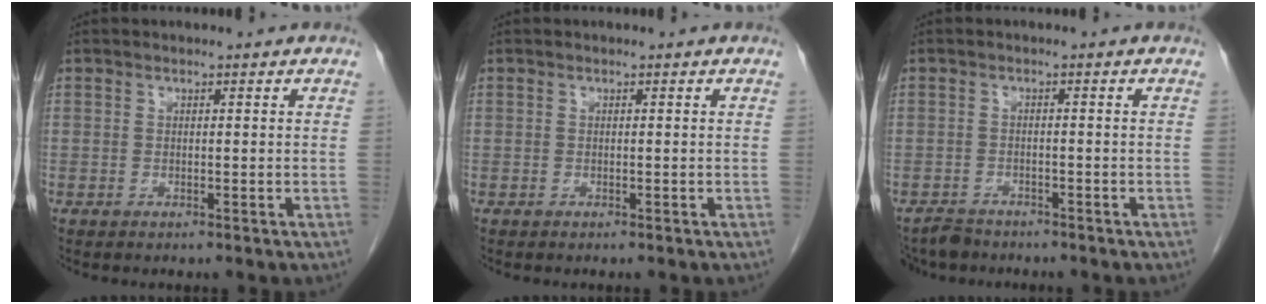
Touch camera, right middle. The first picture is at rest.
{"total": 0.0}
{"total": 3.5, "force": [-3.2, 1.4, 0.1], "torque": [-0.005, -0.005, -0.055]}